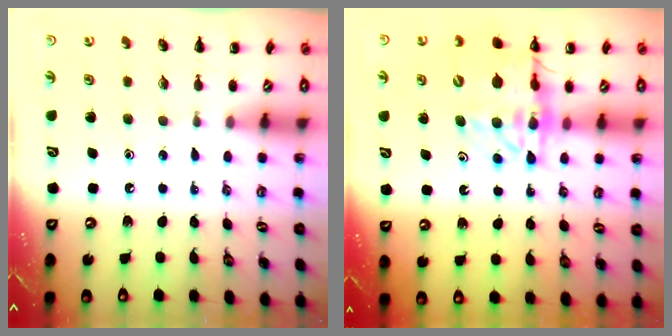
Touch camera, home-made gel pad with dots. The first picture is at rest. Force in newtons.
{"total": 18.3, "press": 17.9, "slide": 3.8}